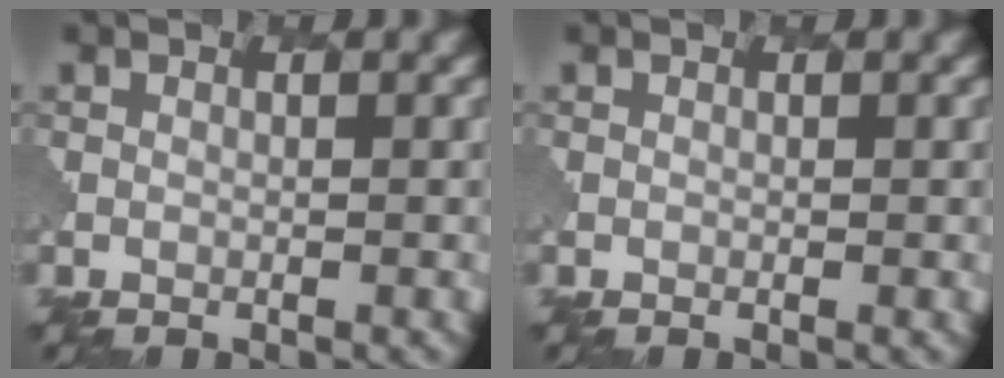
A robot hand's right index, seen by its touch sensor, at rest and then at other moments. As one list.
[{"total": 0.0}]